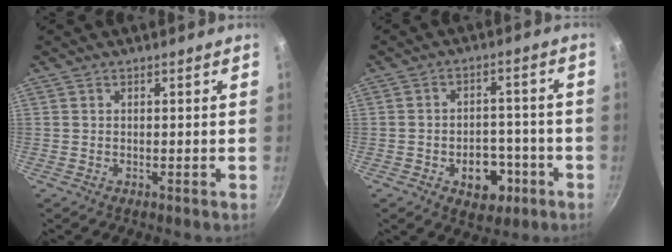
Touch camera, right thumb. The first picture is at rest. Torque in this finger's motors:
{"motor_torque": [-0.29, 0.35, 0.22, 0.24, 0.01]}